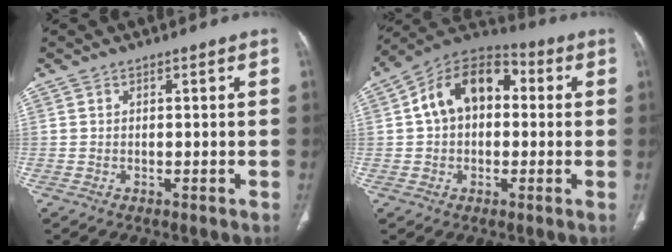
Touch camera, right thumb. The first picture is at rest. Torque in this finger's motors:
{"motor_torque": [0.33, 0.33, 0.40, -0.07, 0.13]}